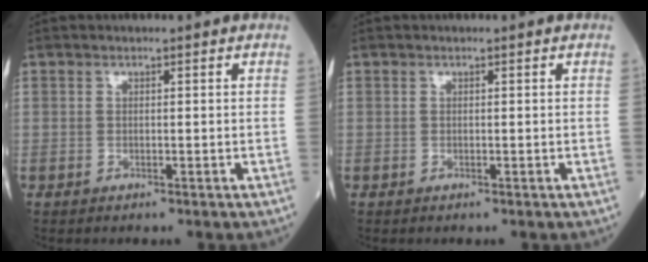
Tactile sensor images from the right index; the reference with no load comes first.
{"total": 0.0}